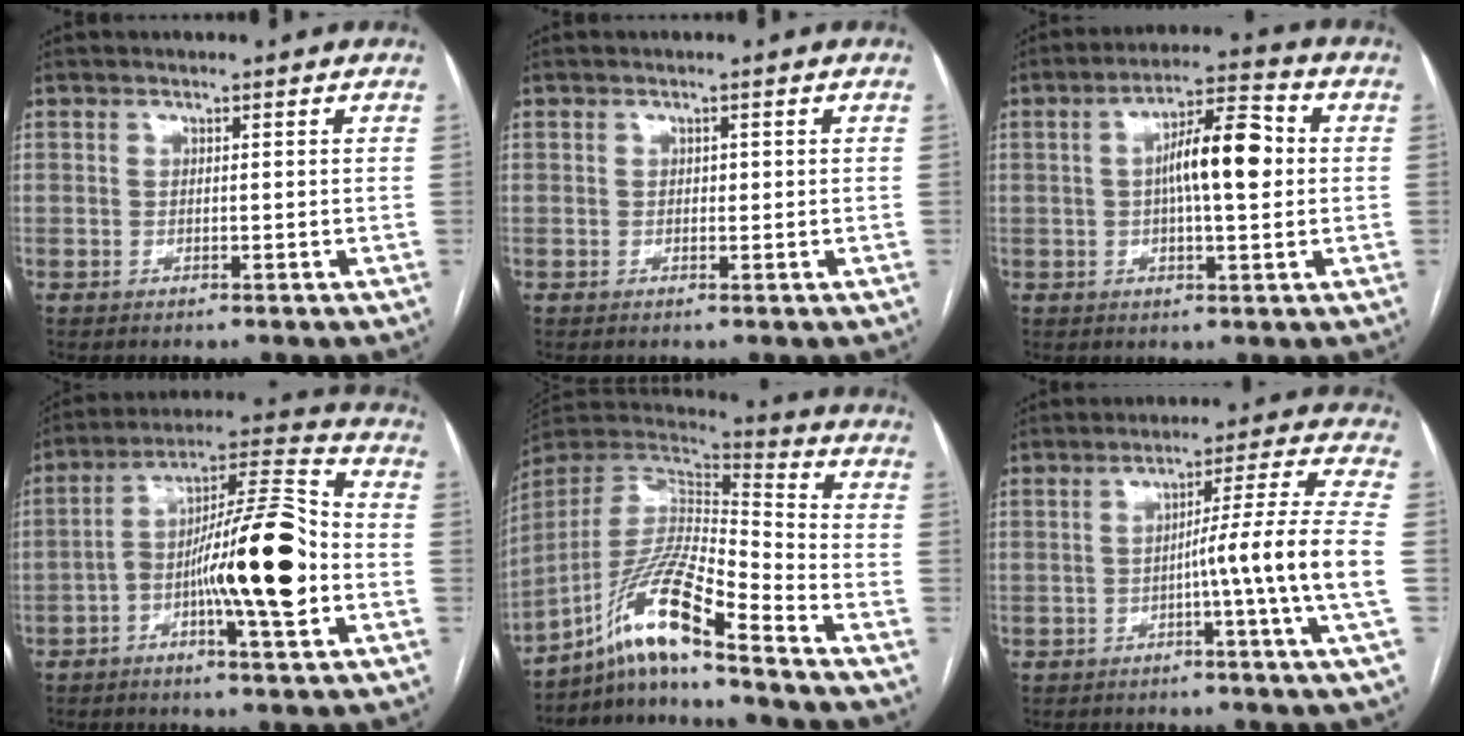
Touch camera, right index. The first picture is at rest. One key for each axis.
{"total": 0.6, "fx": 0.1, "fy": 0.4, "fz": 0.4, "tx": -0.004, "ty": 0.000, "tz": 0.001}
{"total": 10.0, "fx": 0.8, "fy": 2.3, "fz": 9.7, "tx": -0.167, "ty": 0.023, "tz": 0.010}
{"total": 16.0, "fx": -3.7, "fy": 2.1, "fz": 15.4, "tx": -0.261, "ty": 0.017, "tz": -0.057}
{"total": 14.8, "fx": -10.7, "fy": 0.4, "fz": 10.3, "tx": -0.200, "ty": 0.008, "tz": -0.197}
{"total": 10.4, "fx": -2.5, "fy": -2.7, "fz": 9.7, "tx": -0.141, "ty": 0.002, "tz": -0.041}